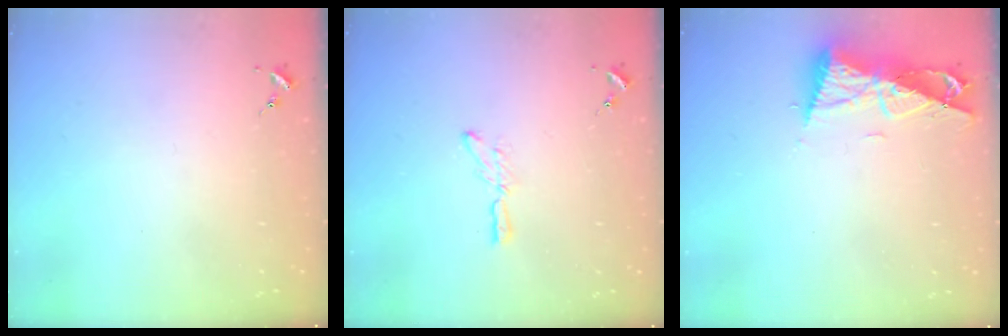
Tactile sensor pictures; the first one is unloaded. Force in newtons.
{"total": 5.2, "press": 5.1, "slide": 0.5}
{"total": 9.5, "press": 9.4, "slide": 1.4}